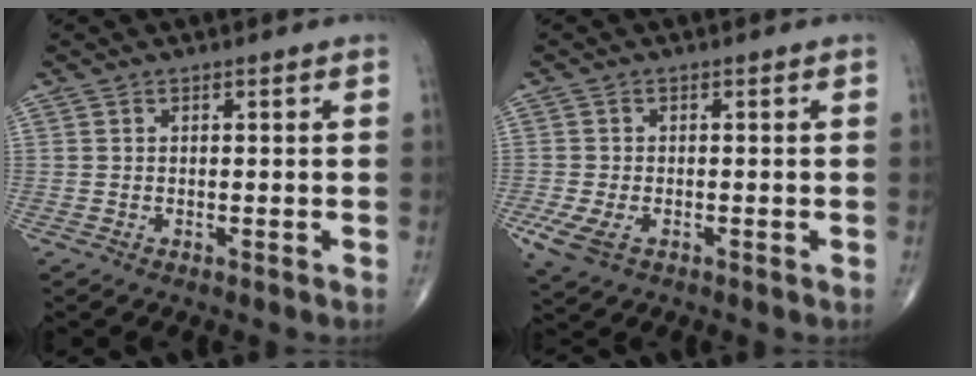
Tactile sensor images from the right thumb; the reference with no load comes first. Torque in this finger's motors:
{"motor_torque": [0.87, 0.74, 0.61, -0.83, 0.07]}